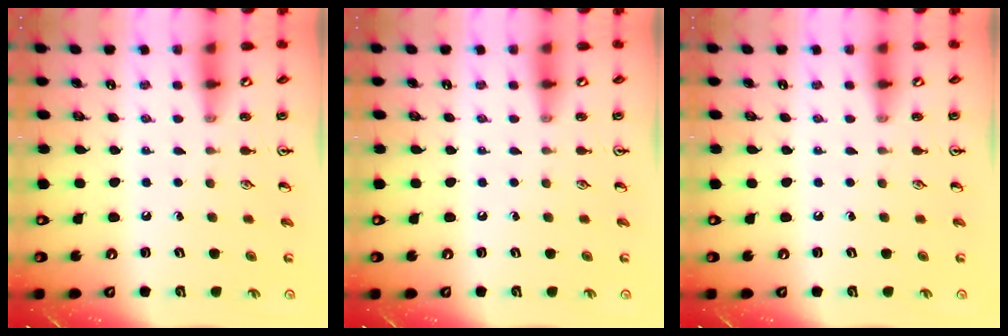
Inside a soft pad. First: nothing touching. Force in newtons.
{"total": 0.0}
{"total": 0.0}